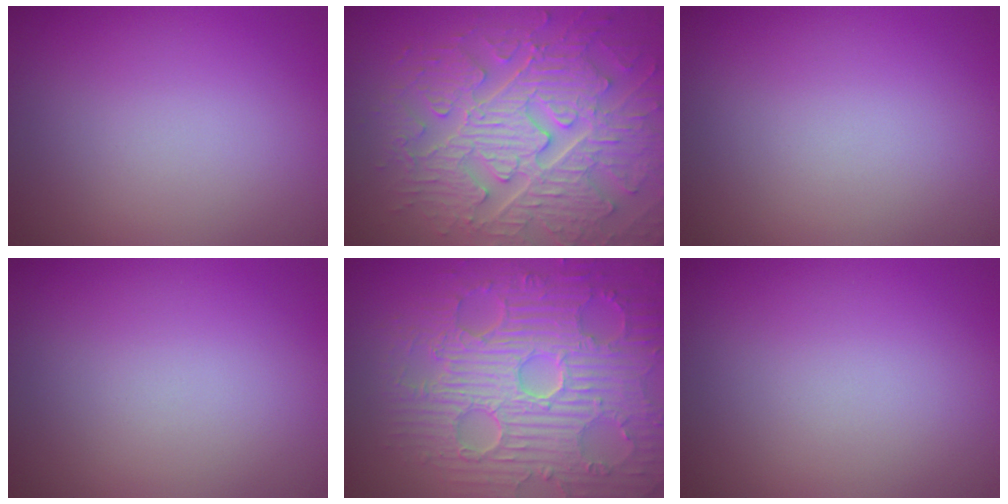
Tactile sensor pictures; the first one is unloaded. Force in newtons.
{"total": 8.6, "press": 6.5, "slide": 5.6}
{"total": 0.0}
{"total": 0.0}
{"total": 9.4, "press": 6.8, "slide": 6.4}
{"total": 0.0}